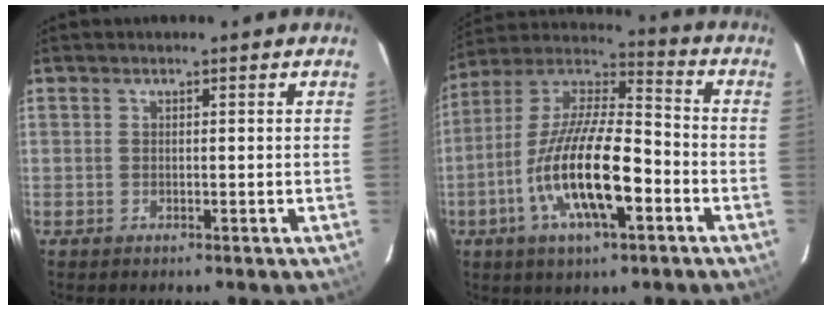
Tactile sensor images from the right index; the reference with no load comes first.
{"total": 18.4, "force": [-6.4, 5.7, 16.3], "torque": [-0.319, -0.014, -0.124]}